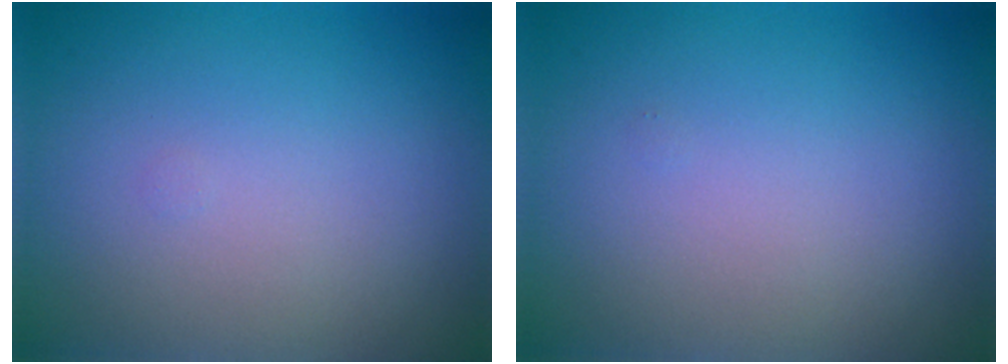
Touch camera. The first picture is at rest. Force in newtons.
{"total": 0.0}